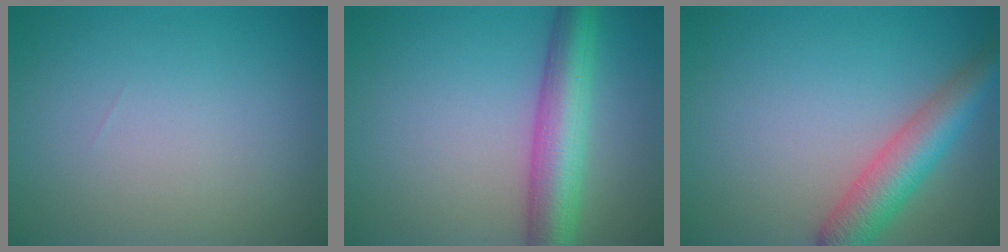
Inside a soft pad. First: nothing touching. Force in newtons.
{"total": 6.4, "press": 6.4, "slide": 0.1}
{"total": 5.2, "press": 5.2, "slide": 0.2}